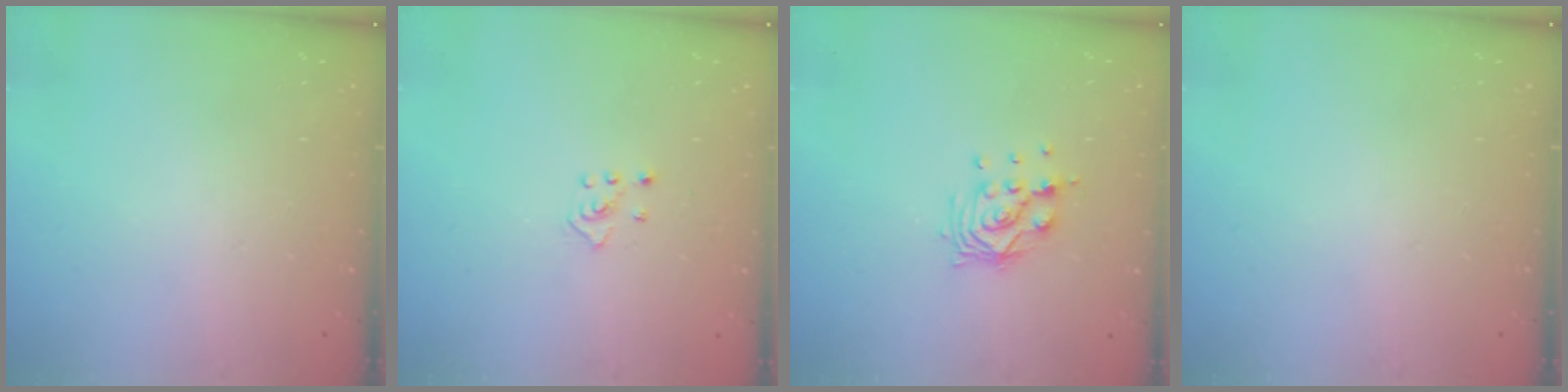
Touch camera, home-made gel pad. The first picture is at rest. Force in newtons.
{"total": 2.4, "press": 2.4, "slide": 0.5}
{"total": 9.6, "press": 9.5, "slide": 1.2}
{"total": 0.0}